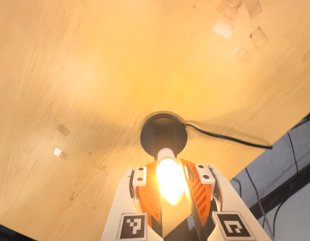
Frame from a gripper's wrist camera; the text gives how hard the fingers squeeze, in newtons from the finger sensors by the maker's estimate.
{"total": 14.0, "left": 12.2, "right": 15.7}